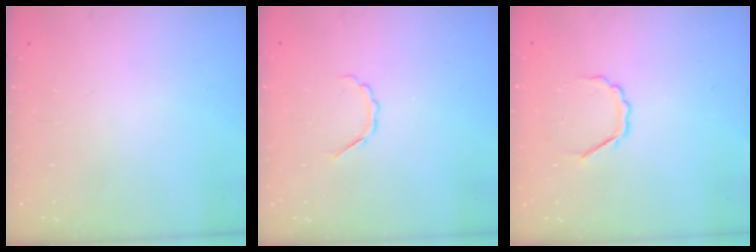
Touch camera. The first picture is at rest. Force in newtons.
{"total": 3.5, "press": 3.4, "slide": 0.7}
{"total": 4.1, "press": 4.0, "slide": 0.5}